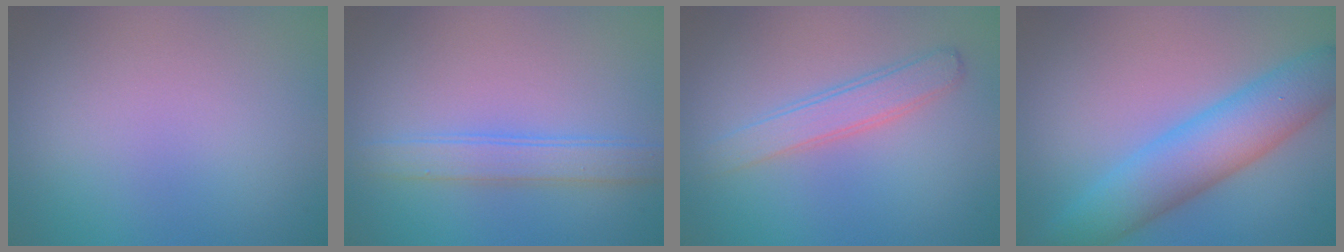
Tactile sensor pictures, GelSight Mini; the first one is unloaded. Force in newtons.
{"total": 2.8, "press": 2.8, "slide": 0.0}
{"total": 2.5, "press": 2.5, "slide": 0.1}
{"total": 6.7, "press": 6.7, "slide": 0.1}